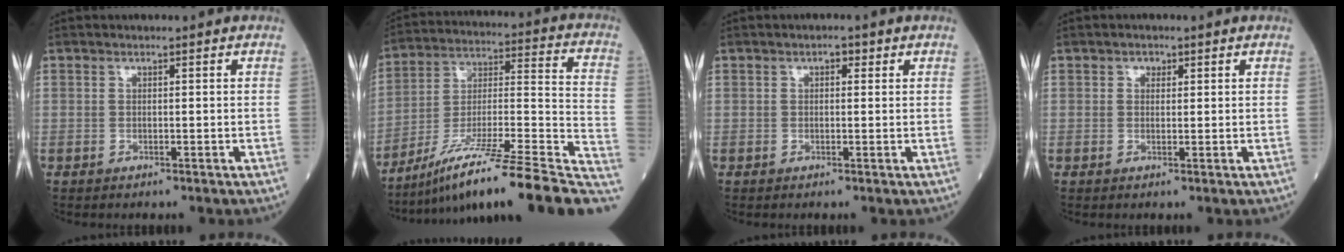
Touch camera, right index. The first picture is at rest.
{"total": 25.6, "force": [-19.1, 1.1, 17.1], "torque": [-0.197, 0.008, -0.308]}
{"total": 1.3, "force": [0.5, 0.7, 0.9], "torque": [-0.011, 0.006, 0.005]}
{"total": 1.1, "force": [0.5, 0.9, 0.5], "torque": [-0.005, 0.001, 0.005]}